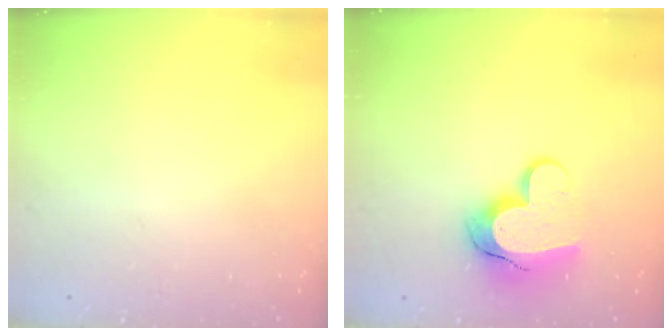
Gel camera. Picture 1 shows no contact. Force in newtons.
{"total": 12.4, "press": 12.3, "slide": 1.1}